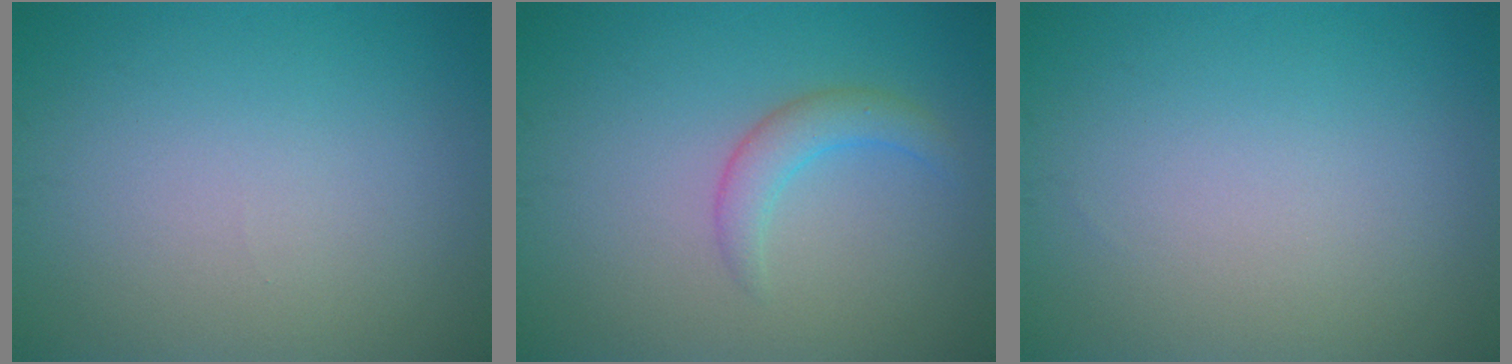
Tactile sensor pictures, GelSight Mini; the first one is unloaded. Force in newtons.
{"total": 2.4, "press": 2.4, "slide": 0.0}
{"total": 0.0}